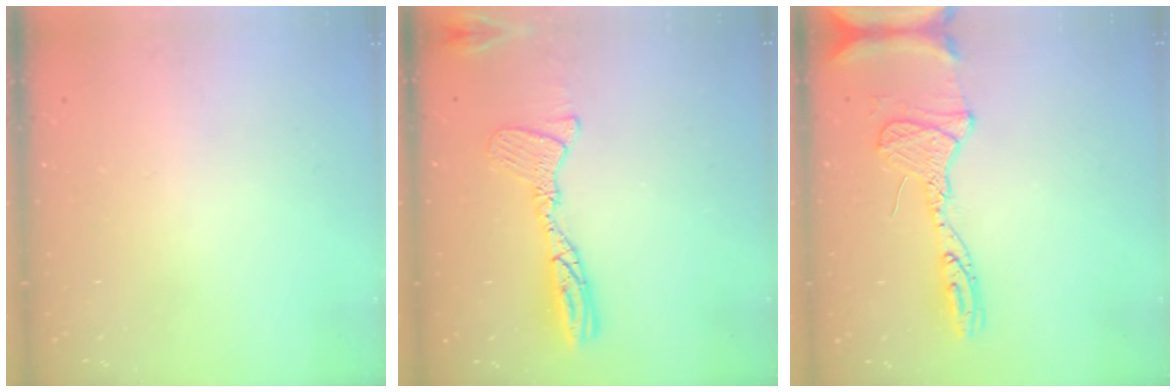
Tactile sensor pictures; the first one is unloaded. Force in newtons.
{"total": 13.5, "press": 13.5, "slide": 1.3}
{"total": 15.5, "press": 15.4, "slide": 1.2}